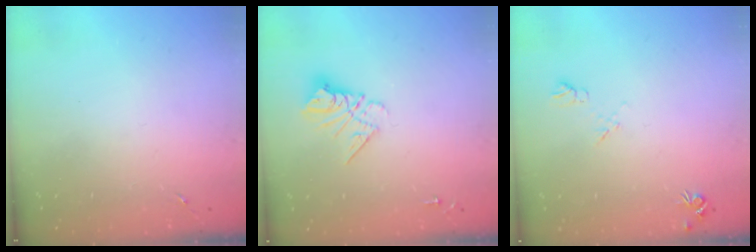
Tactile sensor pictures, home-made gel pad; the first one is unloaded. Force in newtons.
{"total": 9.8, "press": 9.7, "slide": 0.8}
{"total": 5.3, "press": 5.2, "slide": 0.9}